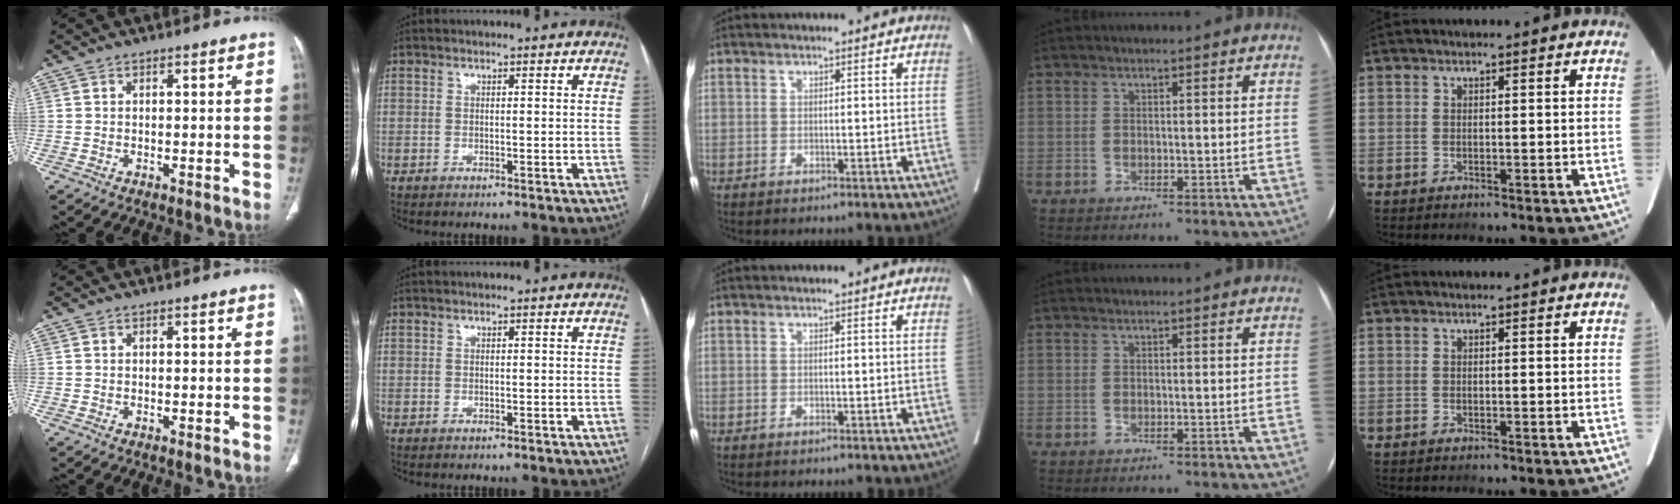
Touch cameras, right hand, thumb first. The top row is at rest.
{}